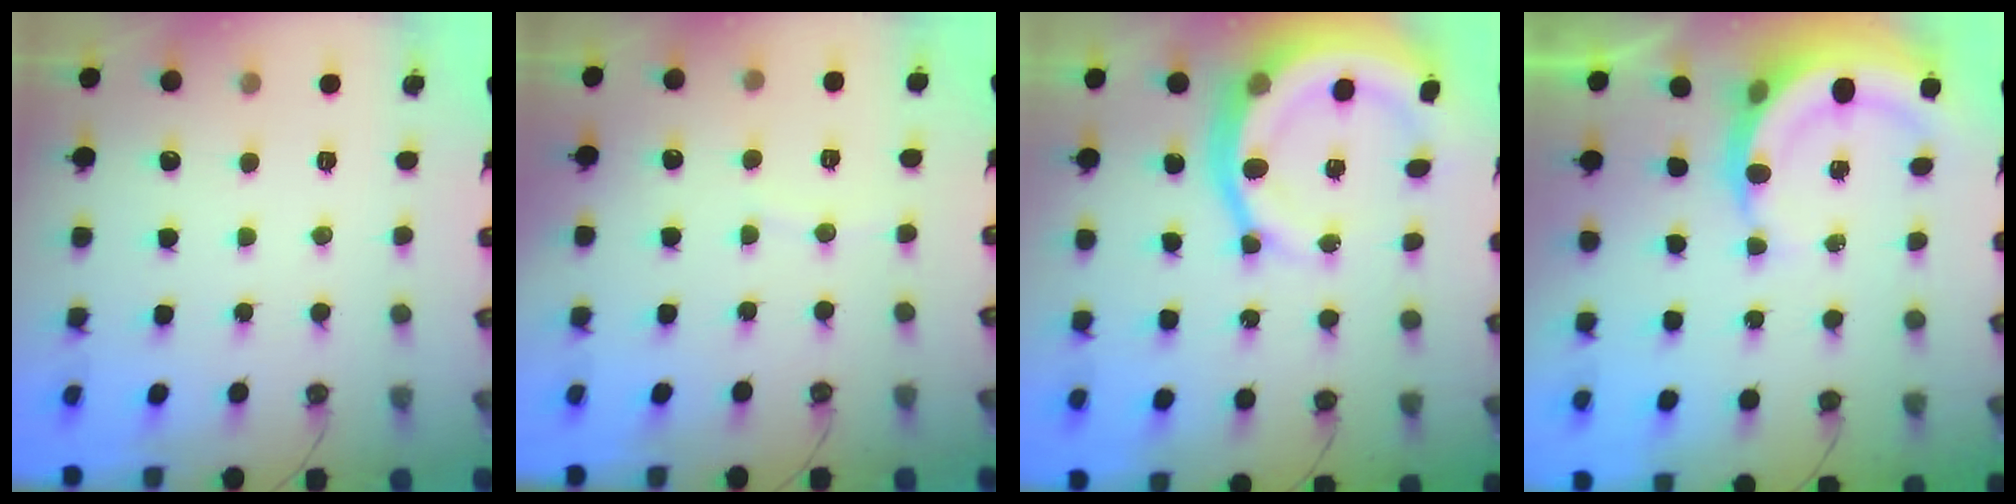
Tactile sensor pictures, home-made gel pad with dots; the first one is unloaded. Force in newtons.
{"total": 2.5, "press": 2.5, "slide": 0.4}
{"total": 16.2, "press": 16.0, "slide": 2.6}
{"total": 6.6, "press": 6.6, "slide": 0.9}